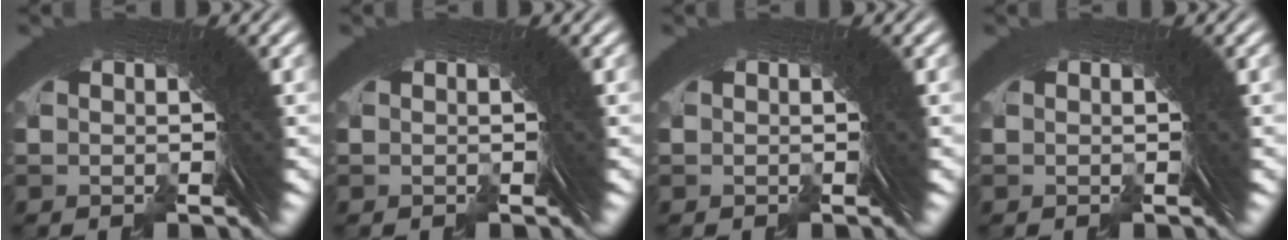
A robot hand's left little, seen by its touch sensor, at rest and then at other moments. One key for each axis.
{"total": 0.0}
{"total": 0.0}
{"total": 0.0}